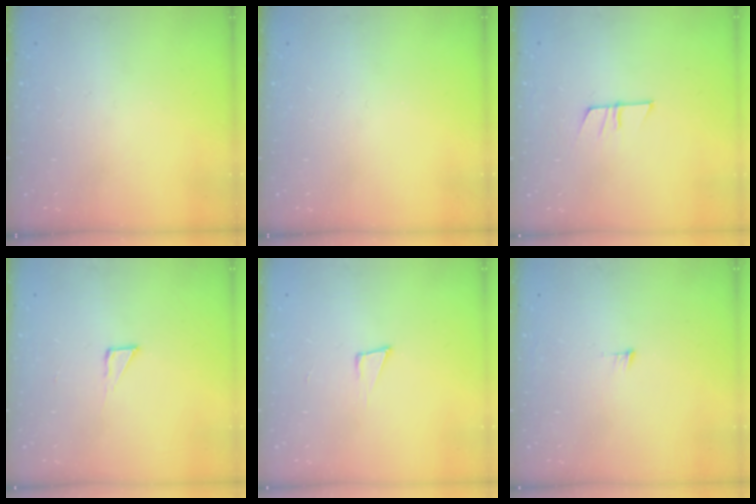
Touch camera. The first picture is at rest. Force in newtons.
{"total": 0.0}
{"total": 7.1, "press": 7.1, "slide": 0.6}
{"total": 2.6, "press": 2.6, "slide": 0.1}
{"total": 4.6, "press": 3.2, "slide": 3.3}
{"total": 4.5, "press": 4.5, "slide": 0.3}